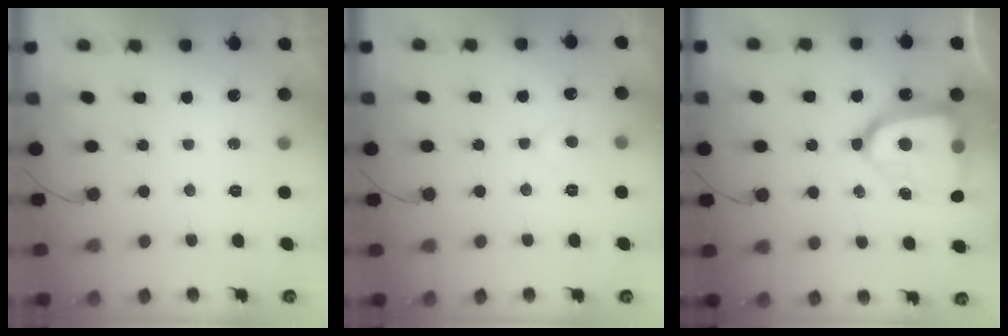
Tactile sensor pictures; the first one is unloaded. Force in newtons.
{"total": 5.1, "press": 5.0, "slide": 0.3}
{"total": 19.3, "press": 19.2, "slide": 1.9}